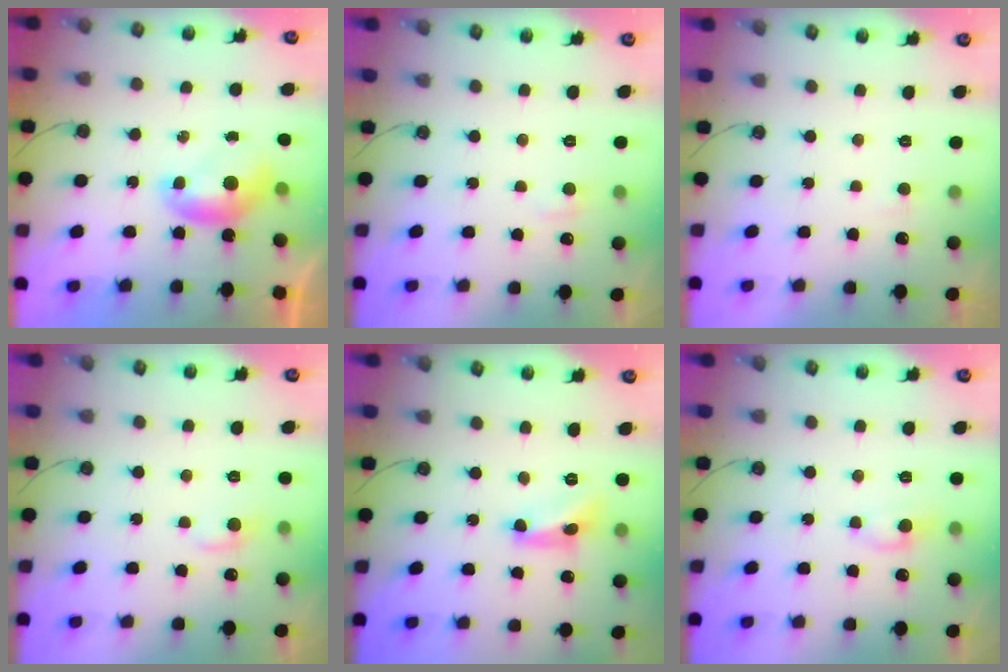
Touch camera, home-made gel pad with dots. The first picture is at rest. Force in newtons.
{"total": 0.9, "press": 0.6, "slide": 0.6}
{"total": 2.3, "press": 2.3, "slide": 0.4}
{"total": 1.2, "press": 1.0, "slide": 0.6}
{"total": 5.7, "press": 5.7, "slide": 0.3}
{"total": 2.7, "press": 2.7, "slide": 0.6}